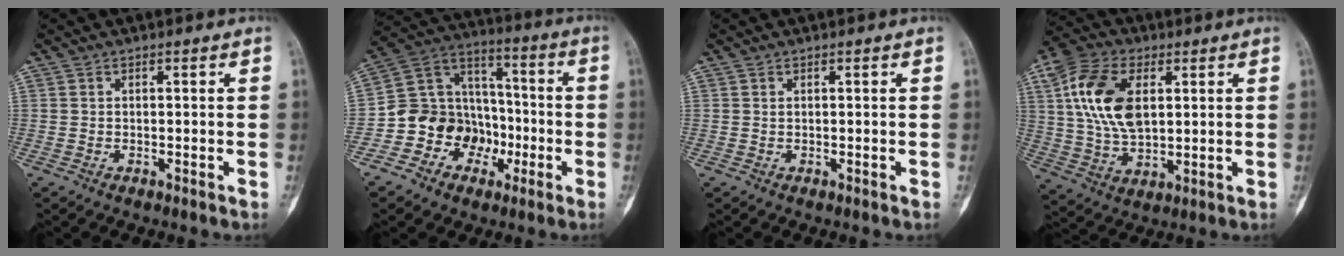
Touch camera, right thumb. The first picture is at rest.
{"total": 13.9, "force": [-5.1, 12.0, 4.9], "torque": [-0.025, 0.091, -0.089]}
{"total": 0.0}
{"total": 14.6, "force": [3.8, 8.4, 11.3], "torque": [-0.220, -0.002, 0.073]}